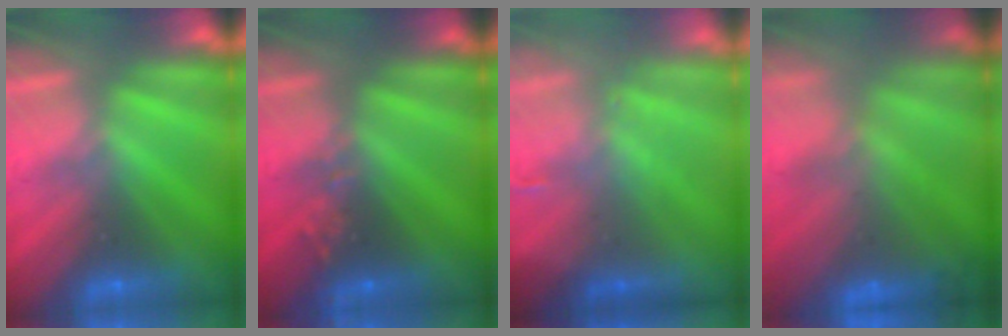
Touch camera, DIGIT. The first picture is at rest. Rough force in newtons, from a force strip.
{"total": 2.4}
{"total": 2.6}
{"total": 11.0}